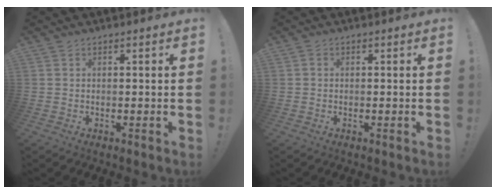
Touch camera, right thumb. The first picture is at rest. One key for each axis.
{"total": 0.5, "fx": -0.2, "fy": 0.5, "fz": 0.2, "tx": -0.005, "ty": 0.003, "tz": -0.004}